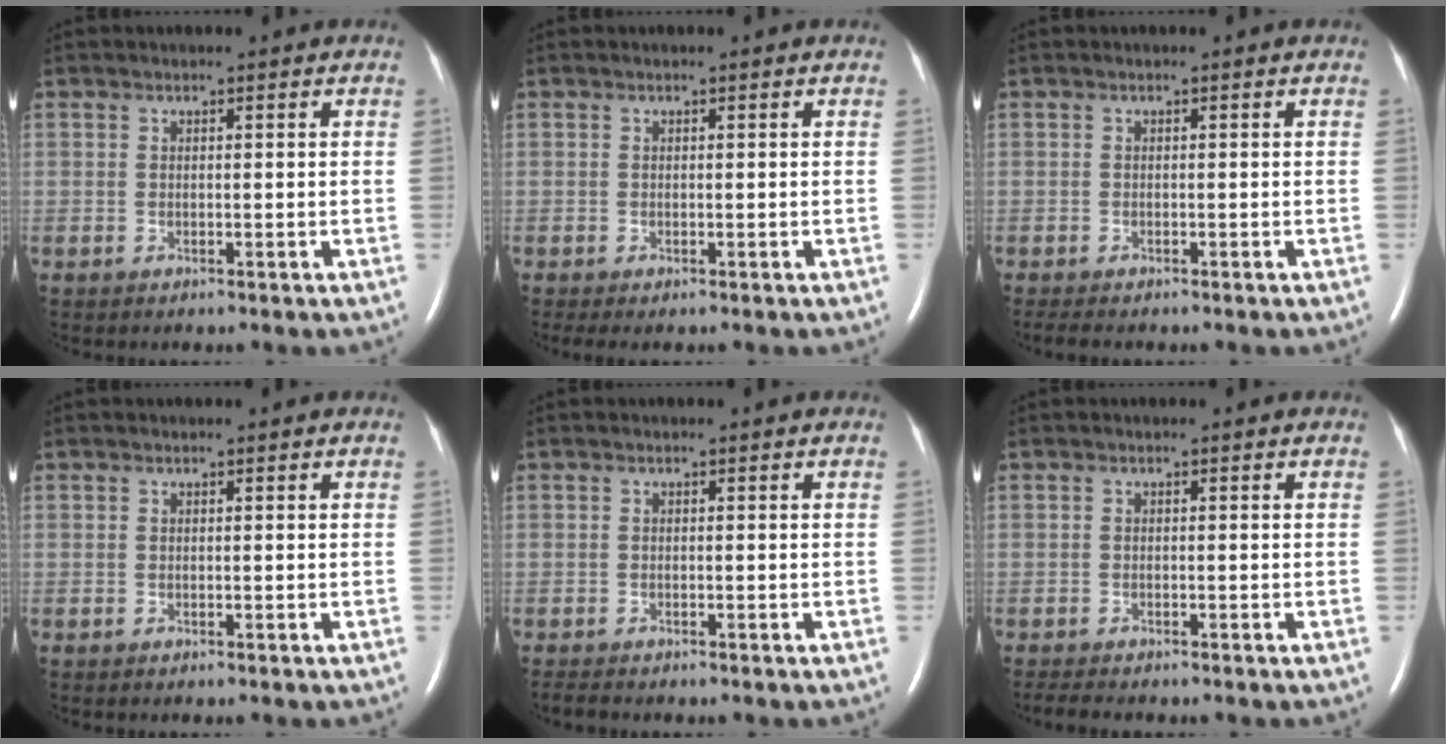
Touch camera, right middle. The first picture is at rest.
{"total": 0.9, "force": [-0.6, 0.2, 0.7], "torque": [-0.013, -0.005, -0.007]}
{"total": 2.3, "force": [-1.9, 0.6, 1.2], "torque": [-0.023, -0.008, -0.024]}
{"total": 0.0}
{"total": 1.2, "force": [-1.1, 0.2, 0.4], "torque": [-0.015, -0.006, -0.018]}
{"total": 3.2, "force": [-2.7, 0.6, 1.5], "torque": [-0.029, -0.010, -0.038]}